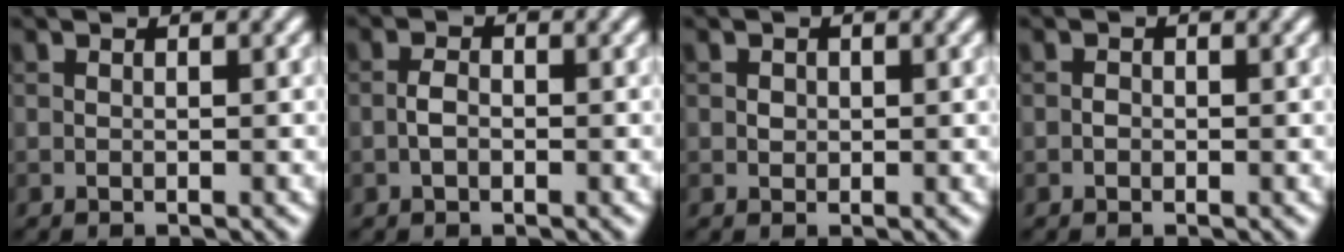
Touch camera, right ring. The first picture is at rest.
{"total": 1.4, "force": [-0.5, 0.8, 1.1], "torque": [-0.021, 0.002, -0.013]}
{"total": 0.8, "force": [0.2, 0.7, 0.2], "torque": [-0.002, -0.001, 0.002]}
{"total": 0.6, "force": [-0.2, 0.5, 0.2], "torque": [-0.002, -0.002, -0.006]}